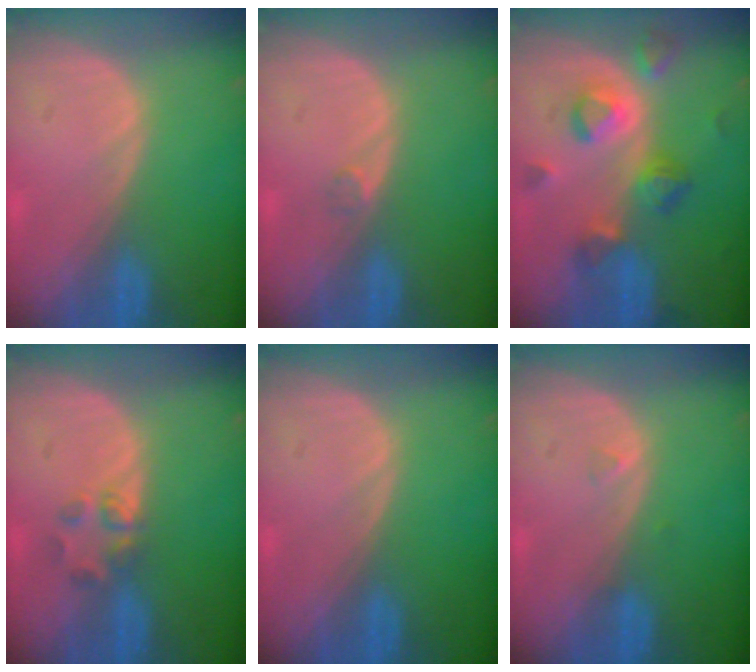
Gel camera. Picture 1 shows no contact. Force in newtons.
{"total": 0.9, "press": 0.8, "slide": 0.5}
{"total": 7.5, "press": 7.4, "slide": 1.4}
{"total": 2.7, "press": 2.6, "slide": 0.9}
{"total": 0.0}
{"total": 0.7, "press": 0.7, "slide": 0.2}